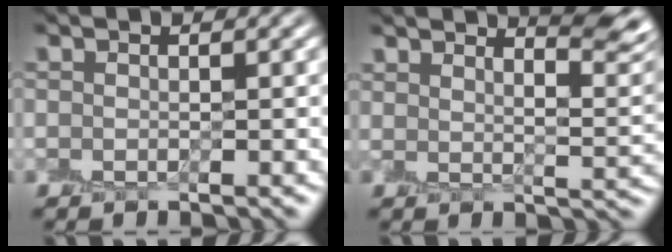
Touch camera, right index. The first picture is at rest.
{"total": 8.2, "force": [6.3, 2.3, 4.7], "torque": [-0.026, 0.038, 0.057]}